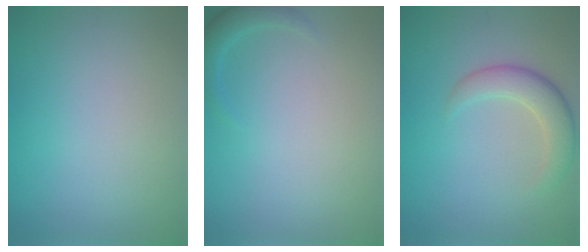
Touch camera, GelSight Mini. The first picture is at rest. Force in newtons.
{"total": 1.5, "press": 1.5, "slide": 0.0}
{"total": 3.6, "press": 3.6, "slide": 0.3}